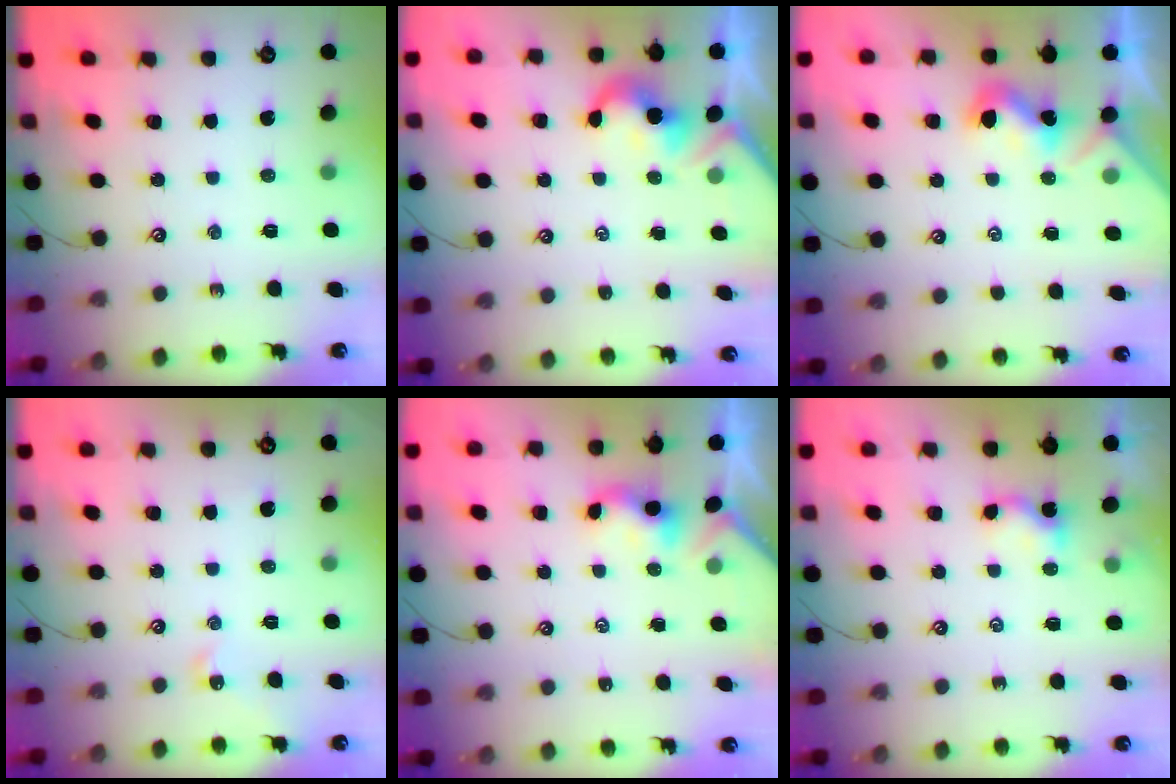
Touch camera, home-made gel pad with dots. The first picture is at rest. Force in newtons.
{"total": 1.9, "press": 1.8, "slide": 0.6}
{"total": 1.3, "press": 1.3, "slide": 0.3}
{"total": 3.0, "press": 2.9, "slide": 0.5}
{"total": 0.9, "press": 0.9, "slide": 0.3}
{"total": 2.2, "press": 2.1, "slide": 0.5}